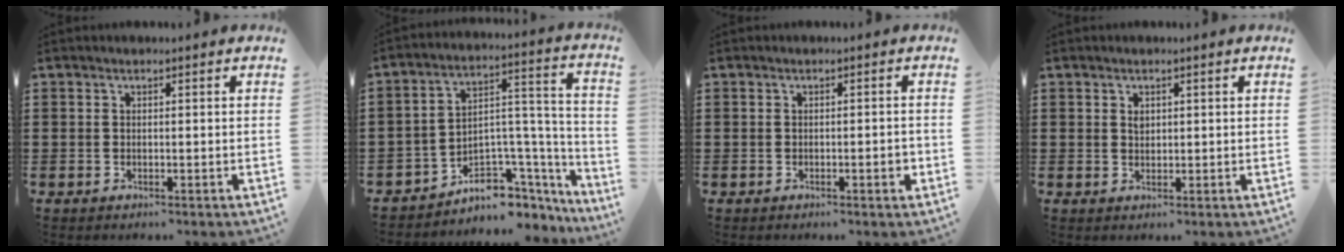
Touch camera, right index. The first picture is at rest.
{"total": 6.0, "force": [-4.1, 3.9, 2.0], "torque": [-0.041, -0.005, -0.071]}
{"total": 2.0, "force": [-0.6, 0.3, 1.9], "torque": [-0.030, -0.002, -0.010]}
{"total": 1.1, "force": [0.6, 0.7, 0.6], "torque": [-0.014, 0.003, 0.011]}